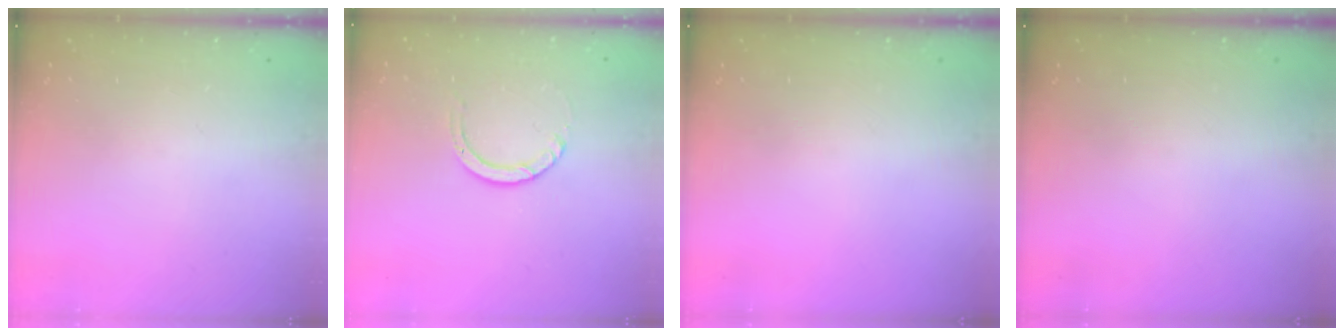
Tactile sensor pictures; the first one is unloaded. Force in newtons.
{"total": 3.5, "press": 3.5, "slide": 0.3}
{"total": 0.0}
{"total": 0.0}